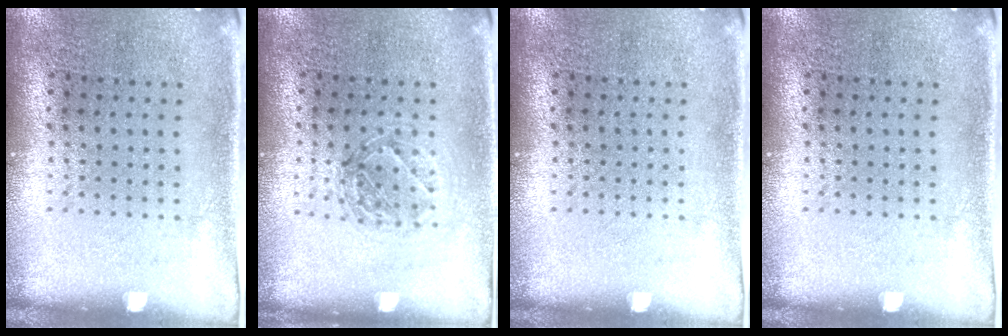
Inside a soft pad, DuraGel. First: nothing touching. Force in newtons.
{"total": 1.2, "press": 1.0, "slide": 0.5}
{"total": 0.0}
{"total": 0.0}